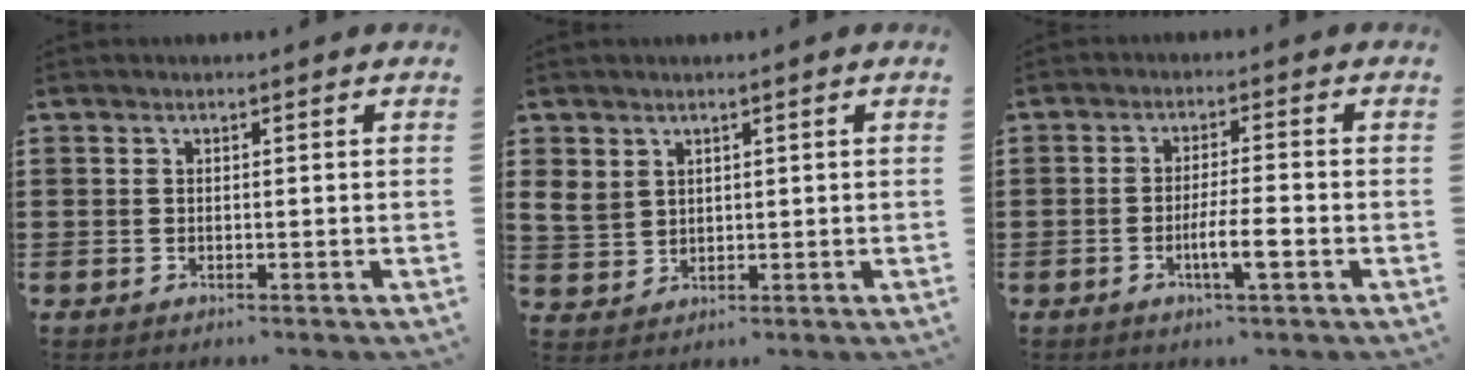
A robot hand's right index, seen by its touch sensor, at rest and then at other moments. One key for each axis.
{"total": 3.5, "fx": 1.8, "fy": 2.8, "fz": 1.0, "tx": -0.040, "ty": 0.008, "tz": 0.034}
{"total": 4.9, "fx": -2.0, "fy": 0.3, "fz": 4.4, "tx": -0.081, "ty": -0.011, "tz": -0.035}